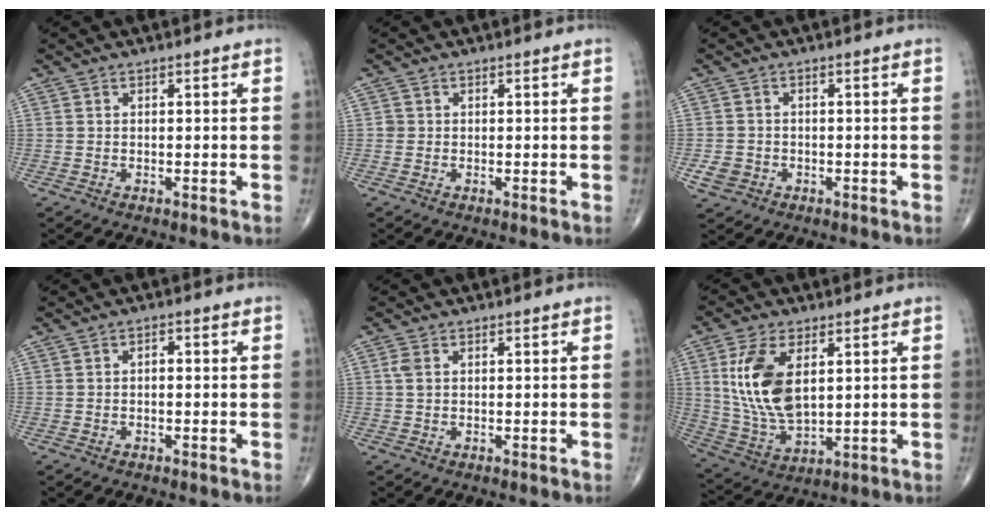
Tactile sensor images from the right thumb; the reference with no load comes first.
{"total": 0.7, "force": [0.0, 0.7, 0.1], "torque": [0.003, 0.003, -0.001]}
{"total": 3.2, "force": [-1.1, 2.7, 1.1], "torque": [-0.016, 0.006, -0.017]}
{"total": 1.1, "force": [-0.1, 0.6, 0.9], "torque": [-0.010, 0.003, -0.006]}
{"total": 1.9, "force": [0.5, 1.1, 1.4], "torque": [-0.038, 0.006, 0.011]}
{"total": 14.2, "force": [3.6, 7.5, 11.5], "torque": [-0.228, -0.017, 0.080]}